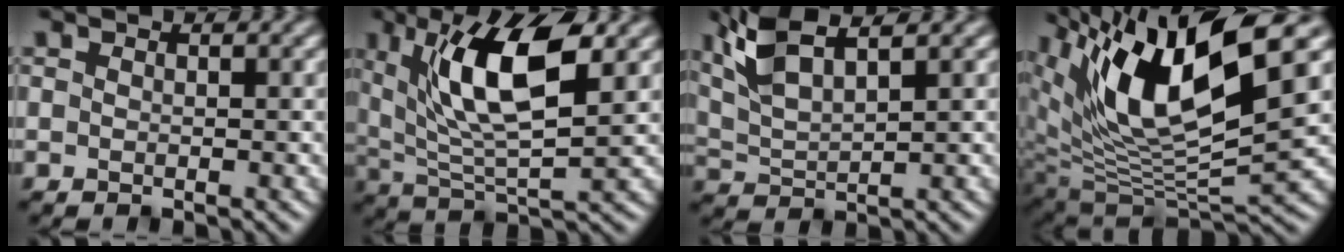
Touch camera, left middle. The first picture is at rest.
{"total": 9.7, "force": [3.6, 3.2, 8.4], "torque": [-0.151, -0.002, 0.063]}
{"total": 6.1, "force": [4.1, 1.7, 4.2], "torque": [-0.087, 0.022, 0.082]}
{"total": 12.4, "force": [6.2, 4.4, 9.8], "torque": [-0.183, 0.000, 0.122]}